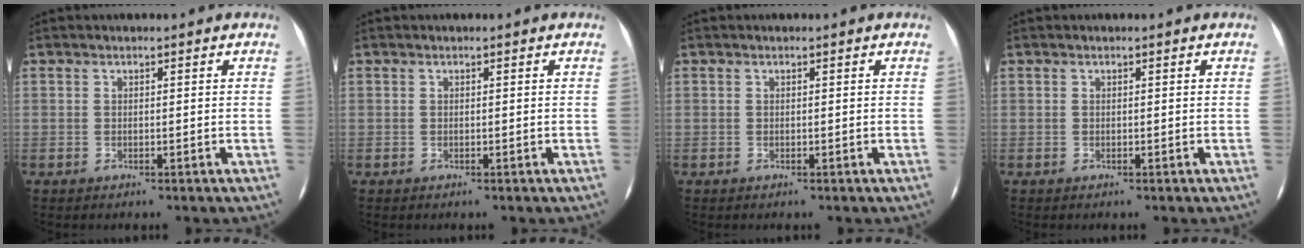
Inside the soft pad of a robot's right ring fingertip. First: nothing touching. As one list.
[{"total": 0.0}, {"total": 0.0}, {"total": 0.0}]